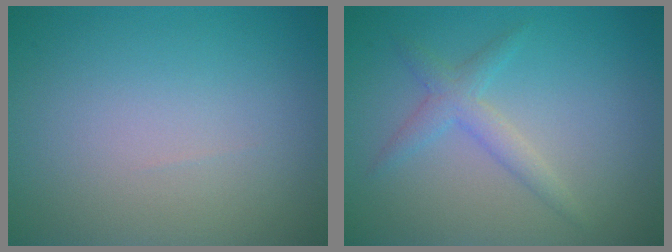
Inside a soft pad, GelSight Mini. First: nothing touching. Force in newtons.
{"total": 1.3, "press": 1.3, "slide": 0.1}